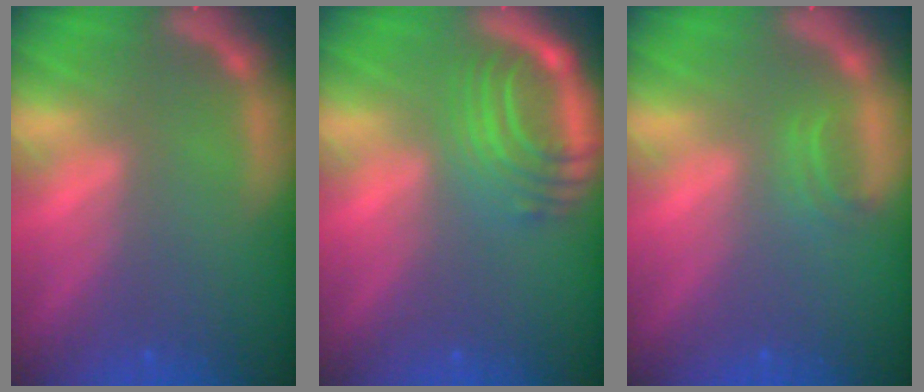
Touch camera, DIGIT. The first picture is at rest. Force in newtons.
{"total": 6.5}
{"total": 1.4}